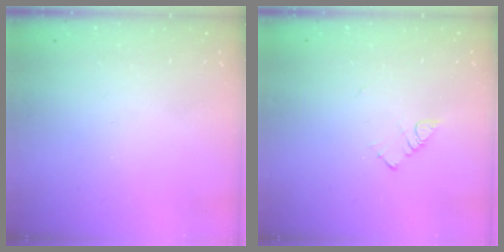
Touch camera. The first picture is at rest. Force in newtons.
{"total": 2.9, "press": 2.9, "slide": 0.5}